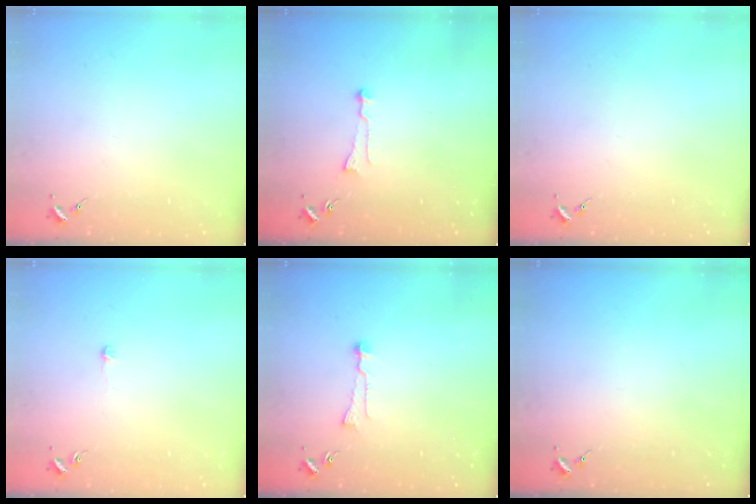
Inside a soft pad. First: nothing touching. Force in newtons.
{"total": 5.4, "press": 5.4, "slide": 0.5}
{"total": 0.0}
{"total": 3.5, "press": 3.5, "slide": 0.3}
{"total": 4.6, "press": 4.6, "slide": 0.4}
{"total": 0.0}